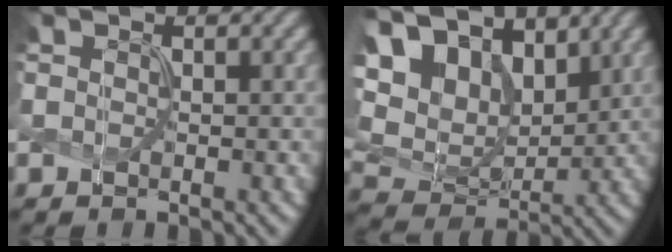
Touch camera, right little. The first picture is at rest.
{"total": 10.4, "force": [4.9, 6.8, 6.2], "torque": [-0.155, 0.022, 0.077]}